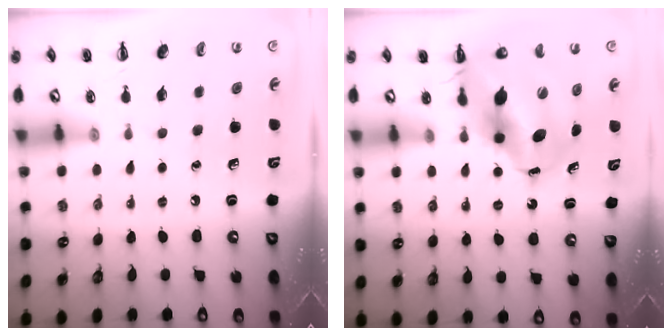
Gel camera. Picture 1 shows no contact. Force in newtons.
{"total": 12.7, "press": 12.3, "slide": 3.1}